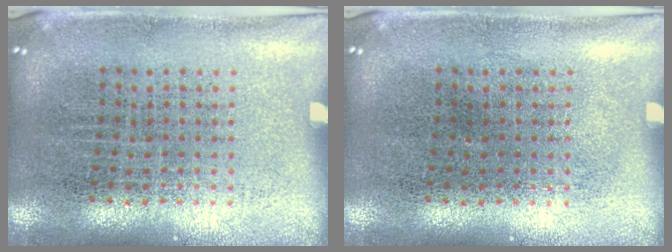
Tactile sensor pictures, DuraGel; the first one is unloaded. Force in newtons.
{"total": 0.0}